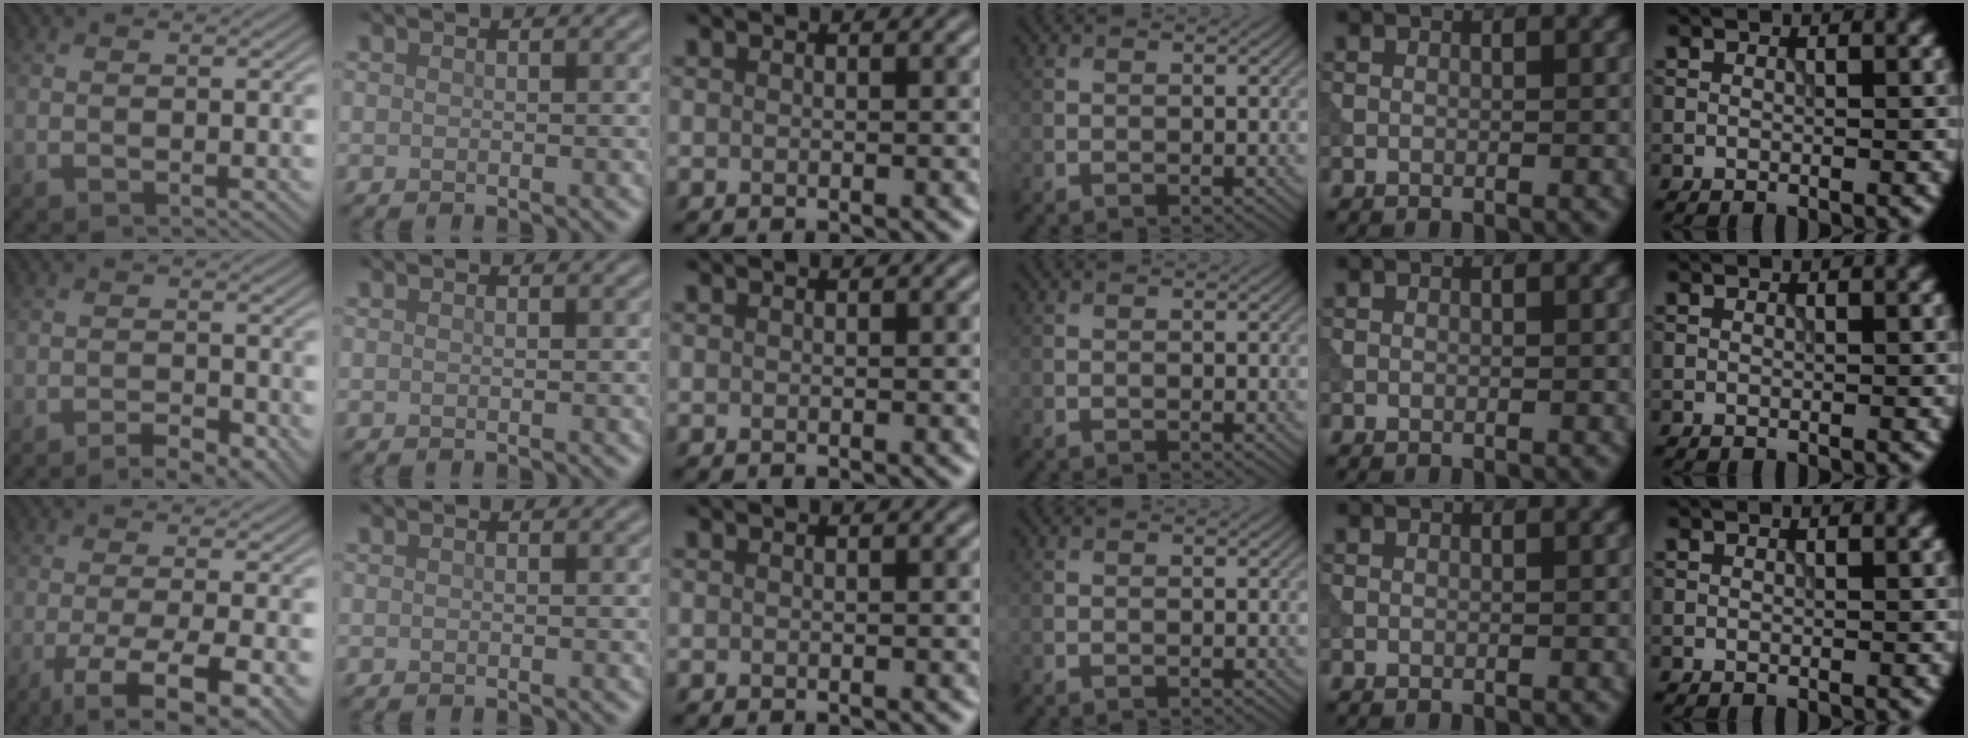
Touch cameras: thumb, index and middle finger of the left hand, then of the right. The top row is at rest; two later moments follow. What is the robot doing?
{"motion": "extract", "object": "tissue"}